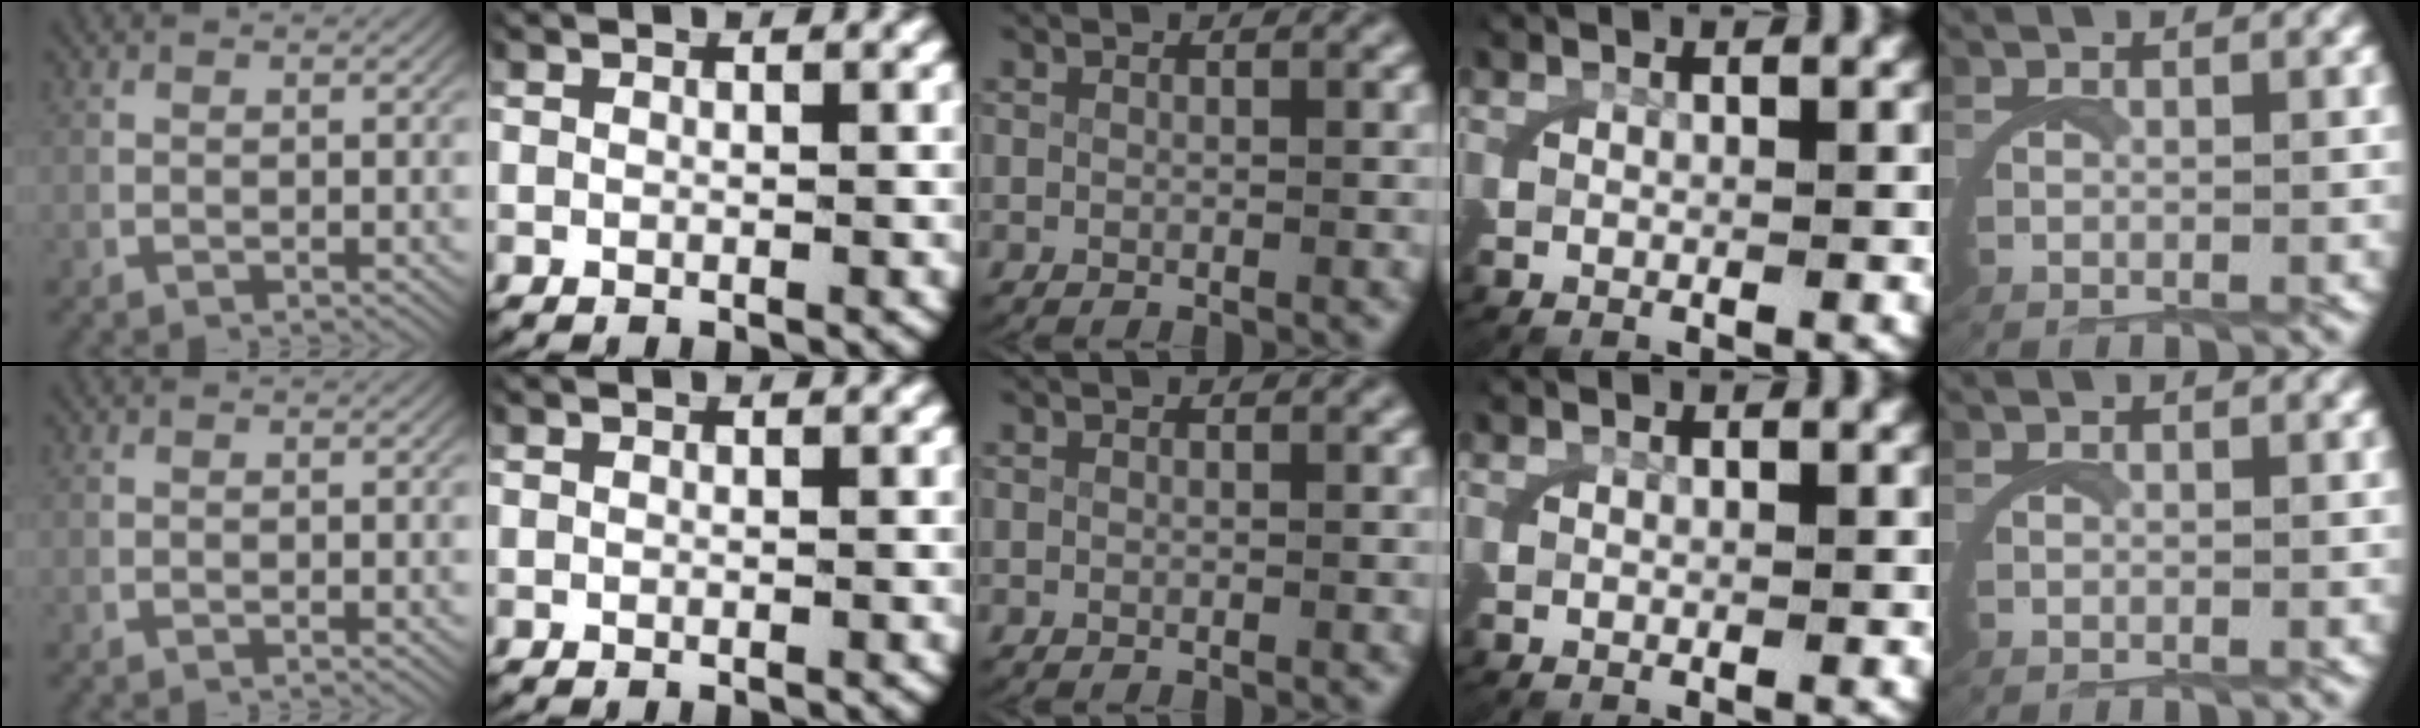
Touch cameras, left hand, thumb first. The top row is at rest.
{}